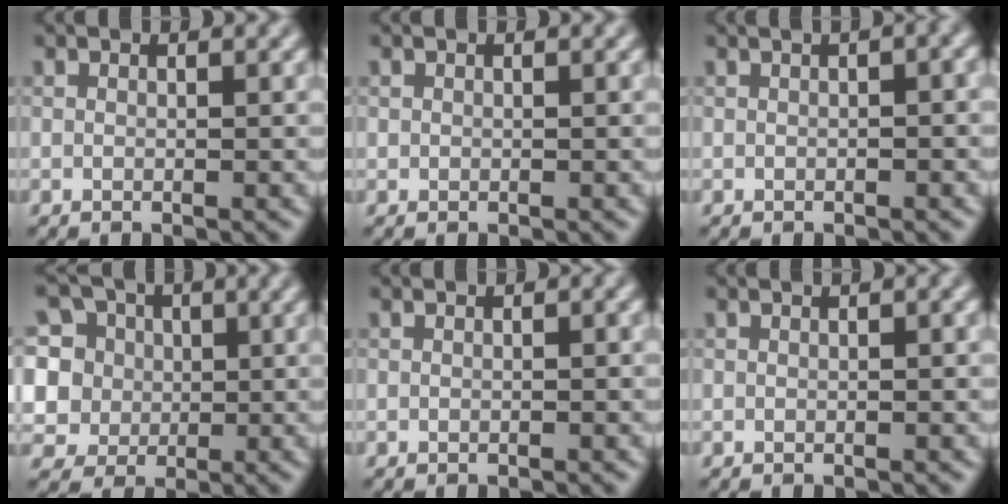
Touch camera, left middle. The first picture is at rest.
{"total": 0.0}
{"total": 5.4, "force": [1.9, 2.5, 4.5], "torque": [-0.033, 0.037, 0.002]}
{"total": 10.8, "force": [4.1, 8.8, 4.6], "torque": [-0.108, 0.042, 0.052]}
{"total": 0.6, "force": [0.1, 0.1, 0.6], "torque": [-0.010, 0.004, 0.001]}
{"total": 1.5, "force": [0.3, 0.4, 1.4], "torque": [-0.020, 0.007, 0.000]}